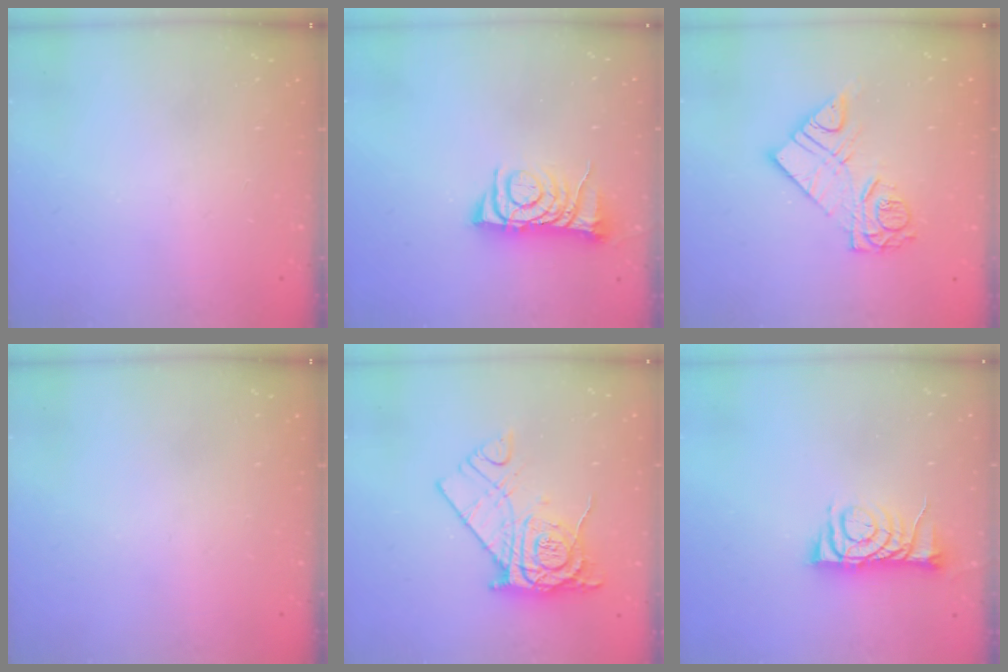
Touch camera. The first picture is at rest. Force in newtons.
{"total": 8.1, "press": 8.1, "slide": 0.9}
{"total": 11.2, "press": 11.2, "slide": 1.0}
{"total": 0.0}
{"total": 13.9, "press": 13.9, "slide": 1.4}
{"total": 7.4, "press": 7.3, "slide": 0.4}